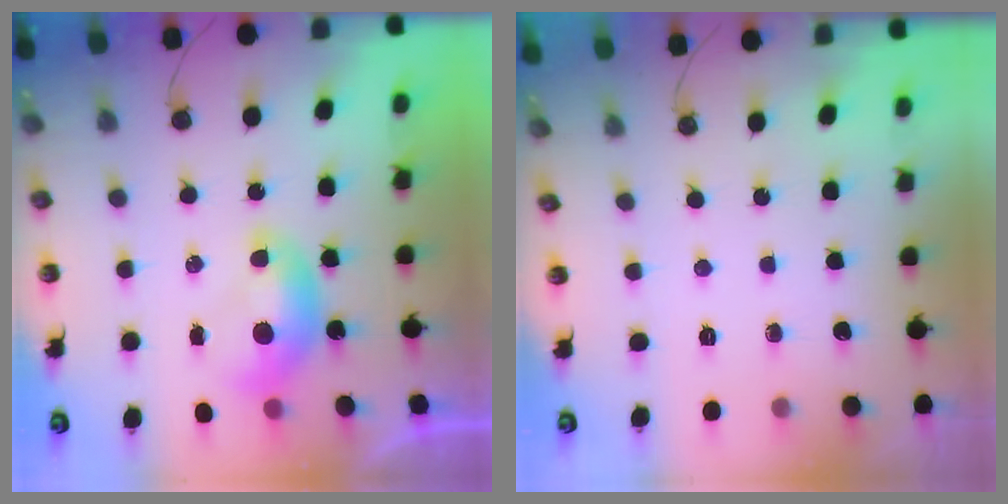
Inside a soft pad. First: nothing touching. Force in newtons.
{"total": 0.0}